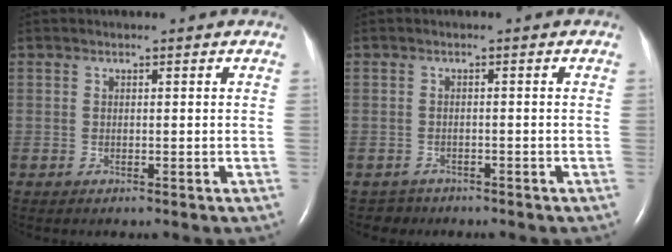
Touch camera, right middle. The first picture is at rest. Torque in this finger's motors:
{"motor_torque": [-0.12, -0.06, -0.02, 0.01]}